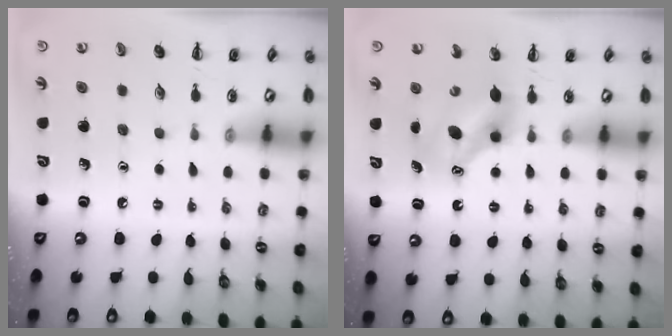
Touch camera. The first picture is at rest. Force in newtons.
{"total": 7.1, "press": 7.1, "slide": 1.0}